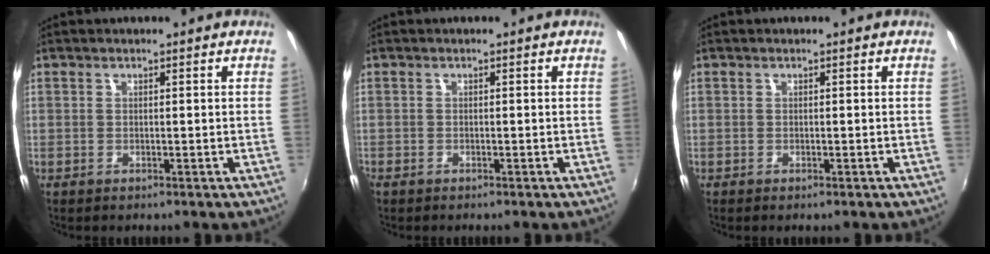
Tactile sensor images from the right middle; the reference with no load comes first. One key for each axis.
{"total": 0.7, "fx": -0.6, "fy": 0.3, "fz": 0.1, "tx": -0.004, "ty": -0.003, "tz": -0.015}
{"total": 0.0}